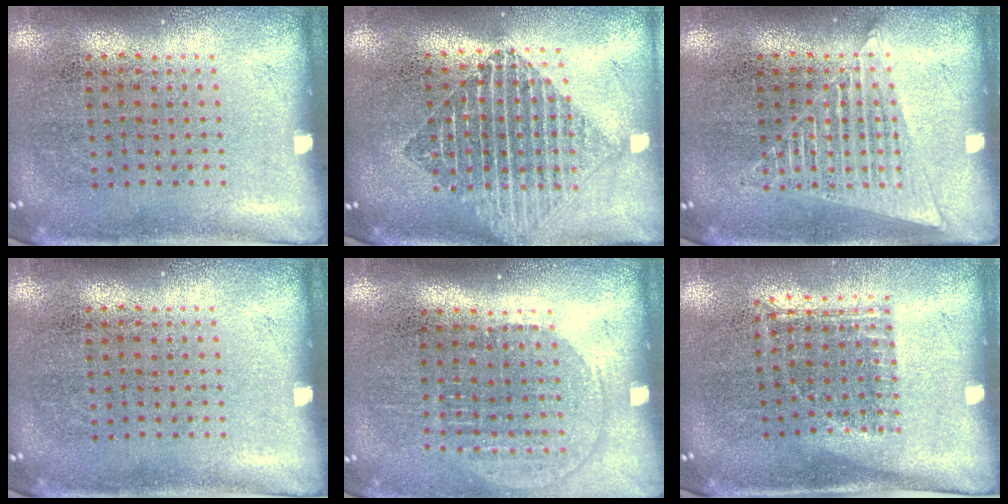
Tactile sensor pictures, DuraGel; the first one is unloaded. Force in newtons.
{"total": 2.1, "press": 1.7, "slide": 1.2}
{"total": 2.4, "press": 2.4, "slide": 0.3}
{"total": 0.0}
{"total": 1.4, "press": 1.1, "slide": 0.7}
{"total": 1.2, "press": 0.9, "slide": 0.8}